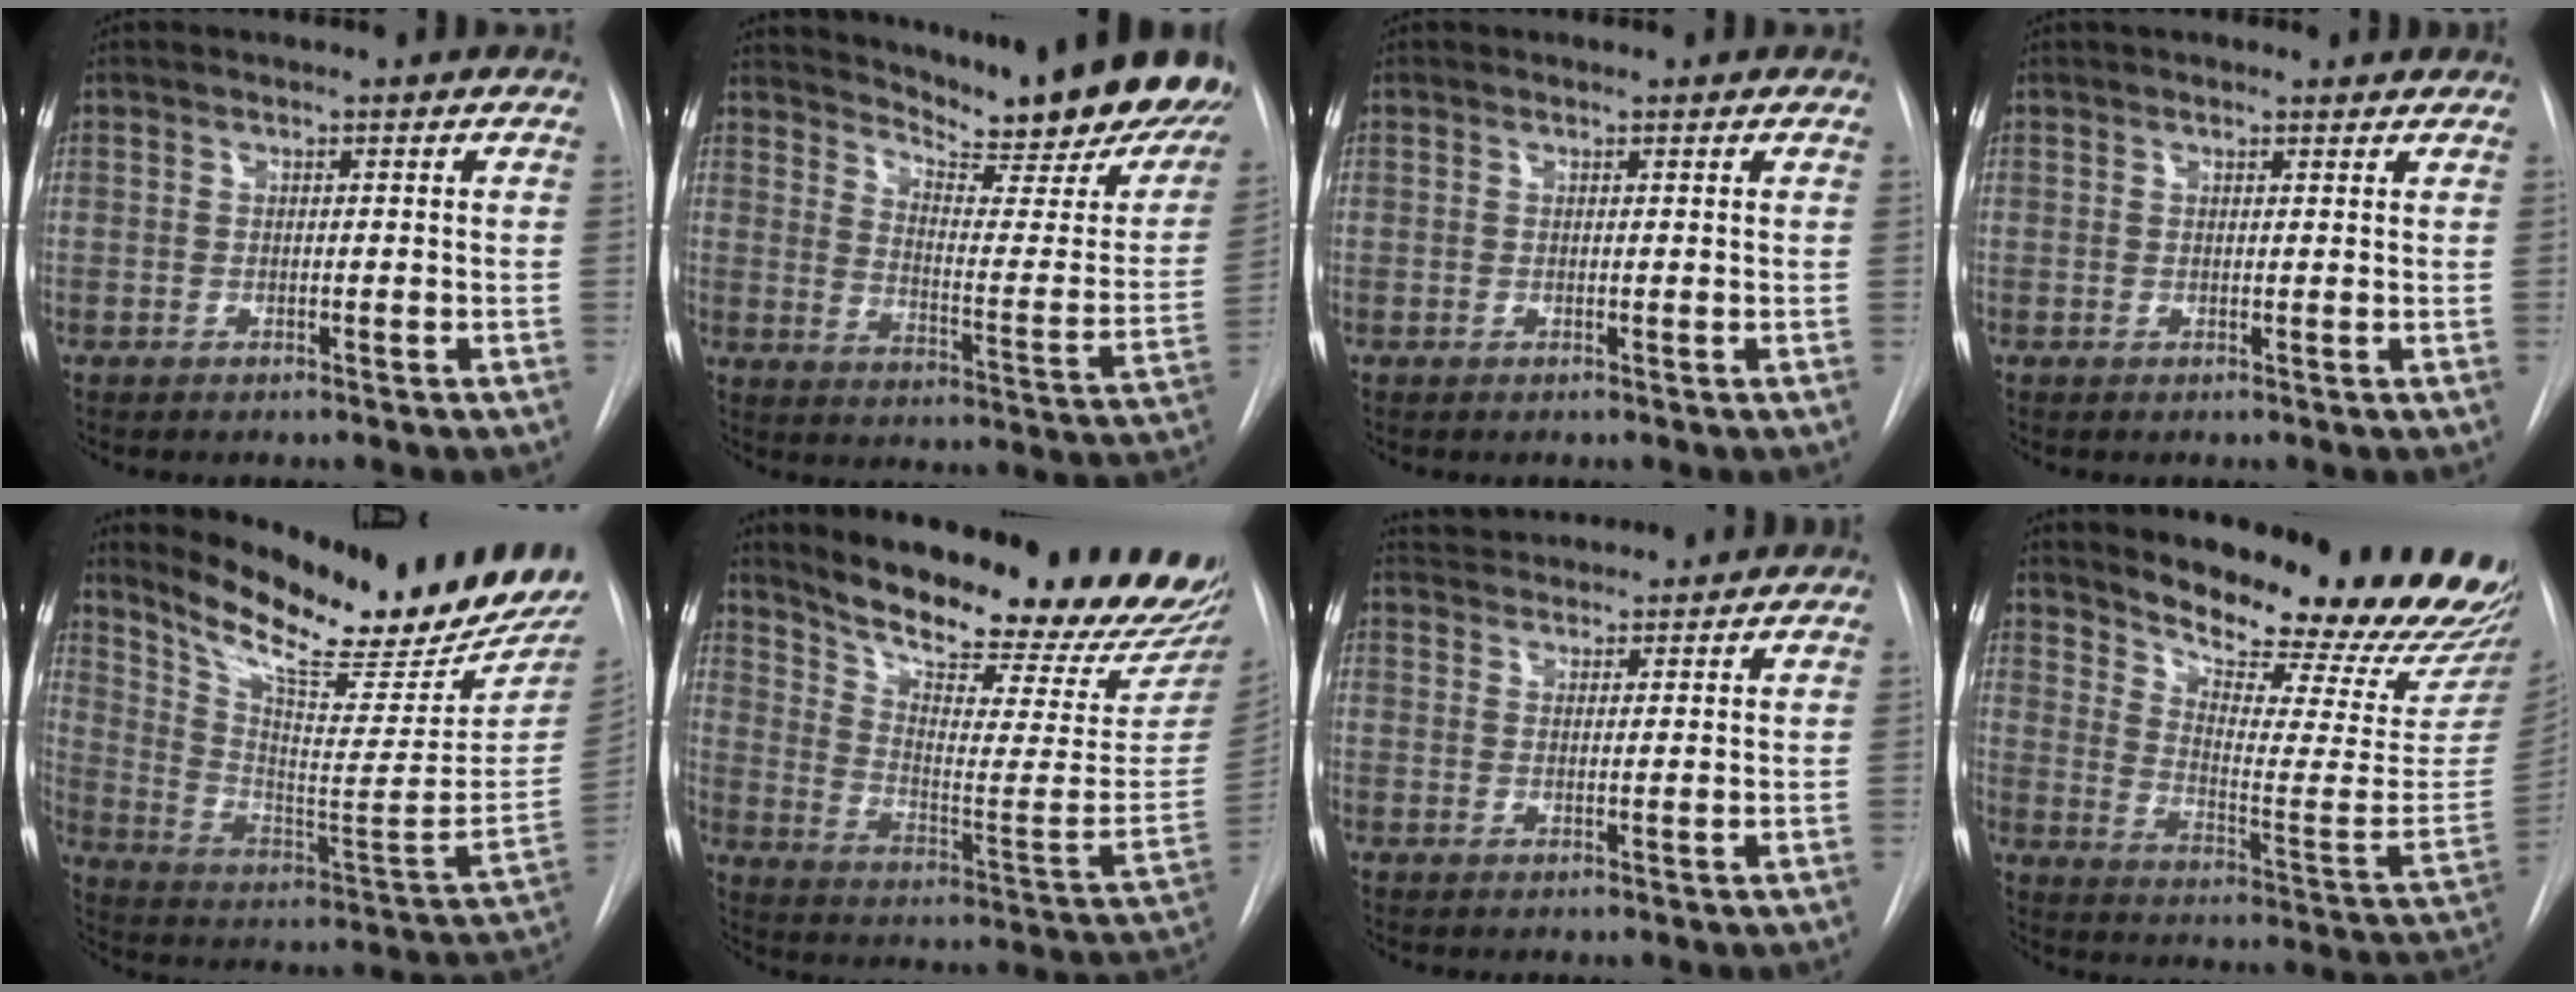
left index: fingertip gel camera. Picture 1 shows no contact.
{"total": 26.8, "force": [23.8, 3.8, 11.9], "torque": [-0.178, -0.114, 0.291]}
{"total": 0.6, "force": [0.6, 0.2, 0.0], "torque": [-0.005, 0.002, 0.008]}
{"total": 4.5, "force": [4.0, 1.5, 1.6], "torque": [-0.018, 0.026, 0.044]}
{"total": 23.5, "force": [20.6, 2.6, 11.0], "torque": [-0.189, -0.075, 0.302]}
{"total": 27.8, "force": [24.5, 4.2, 12.5], "torque": [-0.200, -0.091, 0.323]}
{"total": 5.8, "force": [5.7, 0.6, 1.0], "torque": [-0.019, 0.038, 0.084]}
{"total": 26.2, "force": [23.6, 3.8, 10.8], "torque": [-0.162, -0.112, 0.299]}